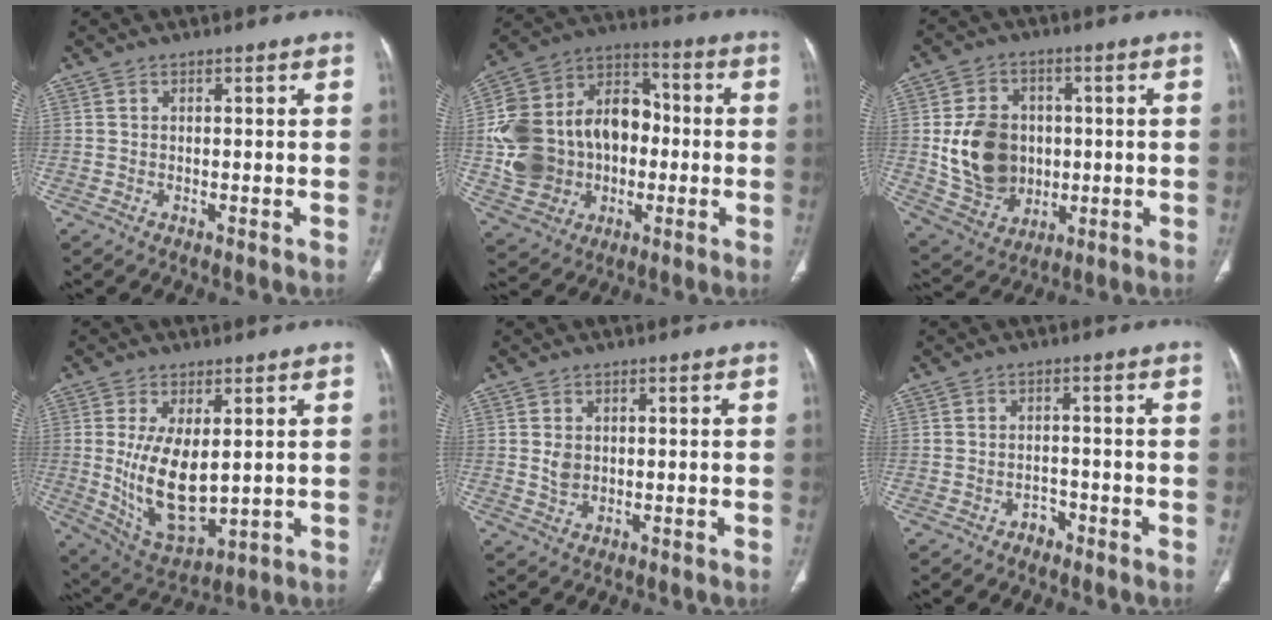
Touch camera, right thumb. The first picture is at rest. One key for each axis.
{"total": 23.4, "fx": -1.2, "fy": 18.0, "fz": 14.9, "tx": -0.259, "ty": 0.043, "tz": -0.006}
{"total": 14.3, "fx": 0.1, "fy": 11.5, "fz": 8.5, "tx": -0.113, "ty": -0.003, "tz": 0.019}
{"total": 13.5, "fx": 0.9, "fy": 6.8, "fz": 11.6, "tx": -0.197, "ty": -0.023, "tz": 0.036}
{"total": 2.3, "fx": 0.3, "fy": 1.9, "fz": 1.4, "tx": -0.019, "ty": -0.003, "tz": 0.010}
{"total": 2.1, "fx": -1.5, "fy": 1.4, "fz": 0.5, "tx": 0.000, "ty": 0.013, "tz": -0.027}